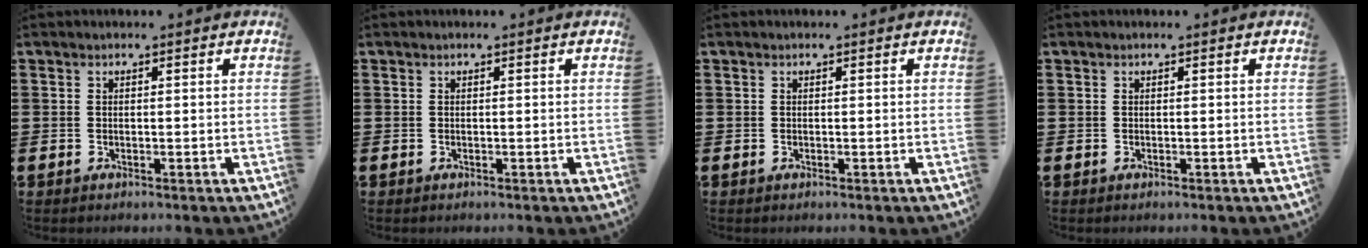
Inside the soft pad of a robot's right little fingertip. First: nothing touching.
{"total": 0.0}
{"total": 0.0}
{"total": 0.0}